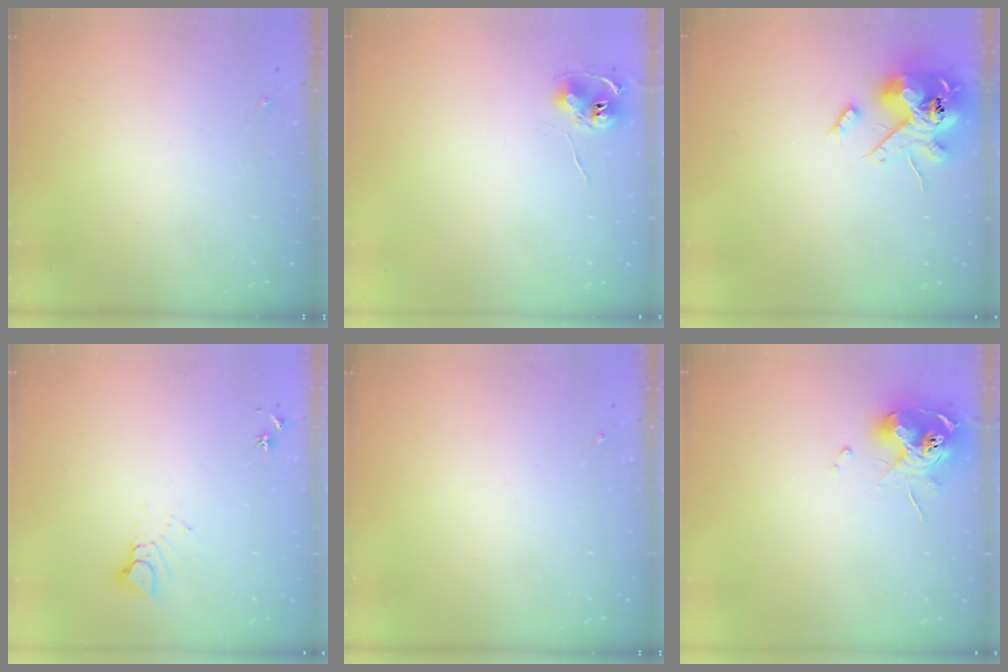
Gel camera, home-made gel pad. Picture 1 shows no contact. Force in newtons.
{"total": 7.5, "press": 7.5, "slide": 0.5}
{"total": 14.9, "press": 14.7, "slide": 2.6}
{"total": 6.0, "press": 6.0, "slide": 0.4}
{"total": 0.0}
{"total": 10.7, "press": 10.6, "slide": 0.9}